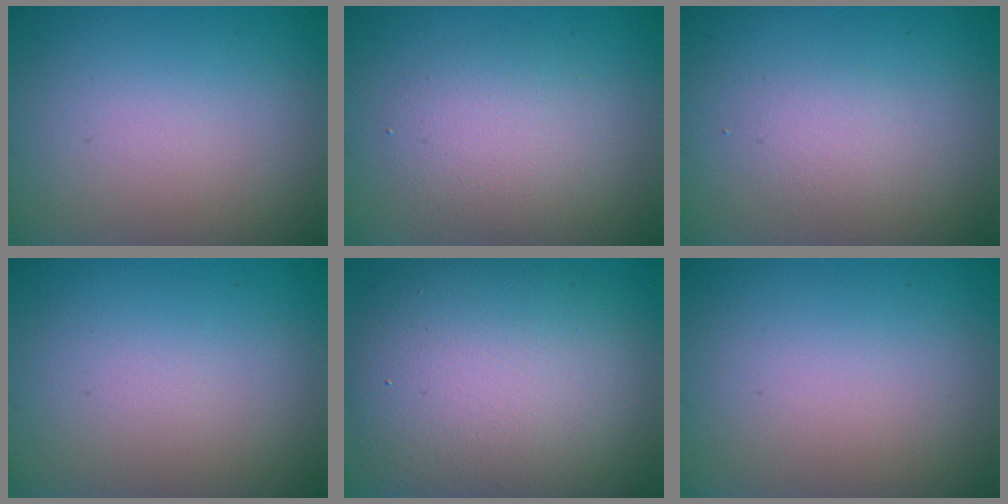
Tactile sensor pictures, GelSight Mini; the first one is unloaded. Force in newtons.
{"total": 3.1, "press": 3.1, "slide": 0.3}
{"total": 1.3, "press": 1.3, "slide": 0.1}
{"total": 0.0}
{"total": 11.6, "press": 11.6, "slide": 0.7}
{"total": 0.0}